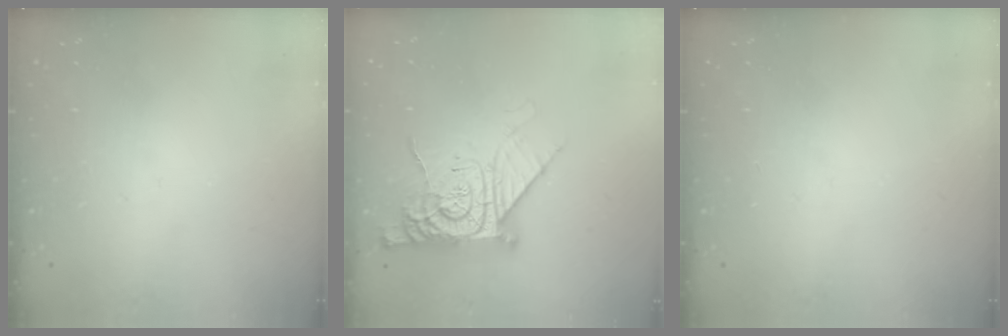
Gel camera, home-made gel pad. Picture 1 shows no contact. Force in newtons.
{"total": 14.3, "press": 14.2, "slide": 1.3}
{"total": 0.0}